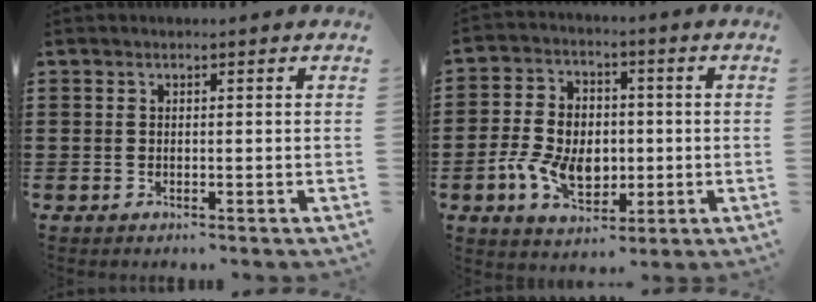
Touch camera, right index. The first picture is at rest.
{"total": 8.8, "force": [-1.7, 6.2, 6.1], "torque": [-0.138, 0.013, -0.030]}